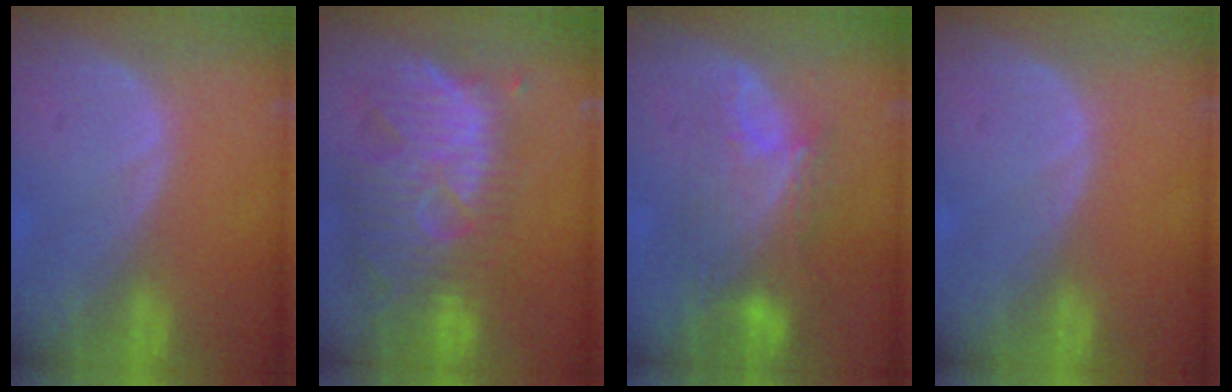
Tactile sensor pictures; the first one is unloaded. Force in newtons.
{"total": 13.0, "press": 11.3, "slide": 6.5}
{"total": 9.5, "press": 8.1, "slide": 4.9}
{"total": 0.0}